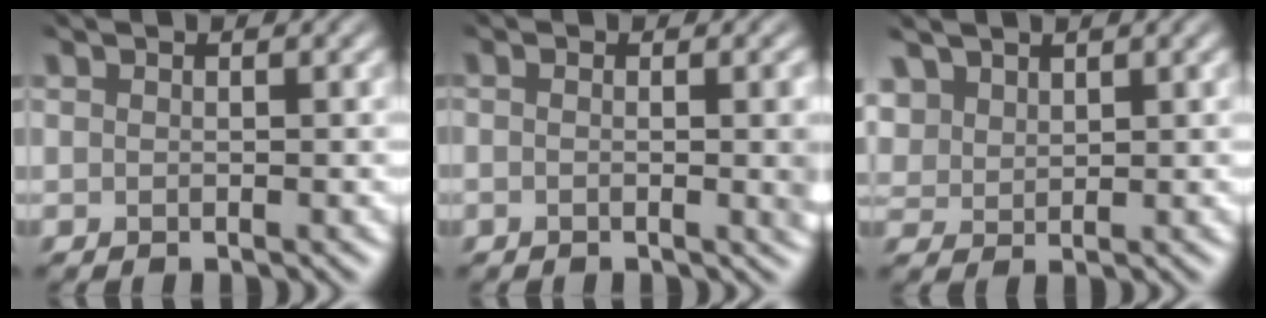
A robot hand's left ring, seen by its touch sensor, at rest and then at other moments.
{"total": 2.3, "force": [-0.4, 0.4, 2.2], "torque": [-0.029, -0.001, -0.006]}
{"total": 2.3, "force": [1.7, 1.2, 0.9], "torque": [-0.032, 0.001, 0.045]}